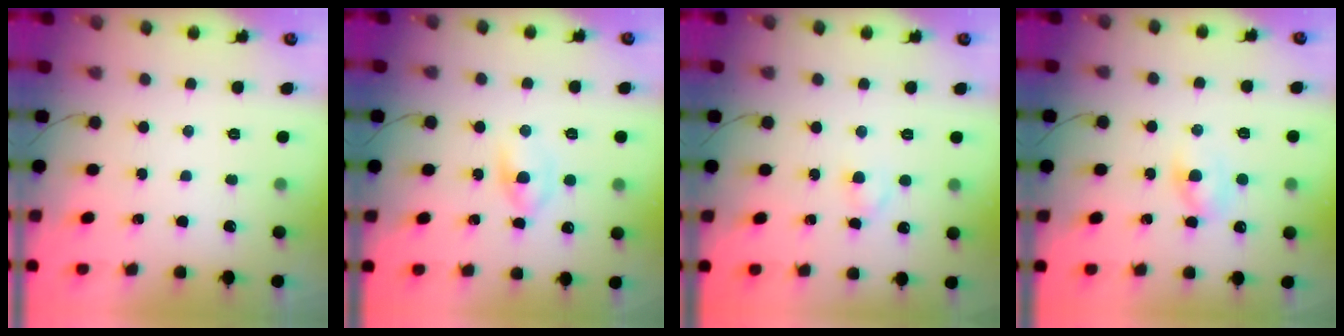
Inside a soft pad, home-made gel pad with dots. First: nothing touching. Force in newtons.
{"total": 2.6, "press": 2.3, "slide": 1.1}
{"total": 2.4, "press": 2.1, "slide": 1.1}
{"total": 2.5, "press": 2.3, "slide": 0.9}